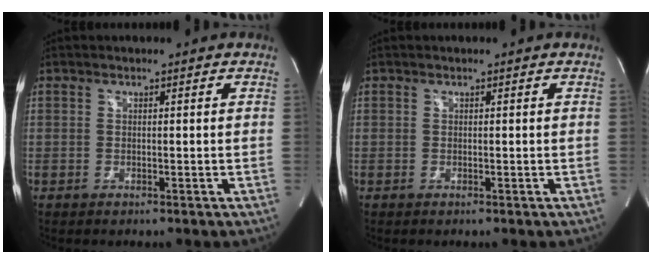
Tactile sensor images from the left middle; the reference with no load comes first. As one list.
[{"total": 0.0}]